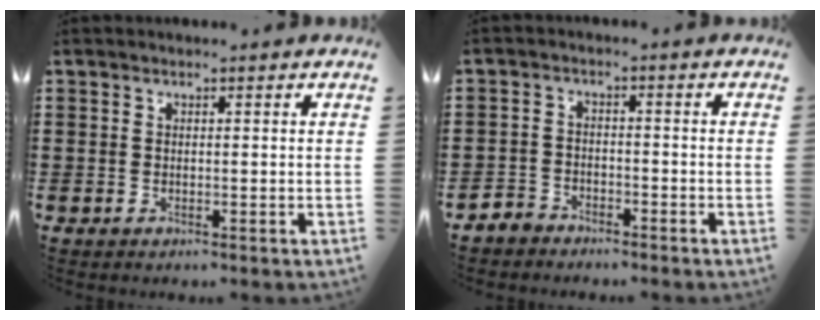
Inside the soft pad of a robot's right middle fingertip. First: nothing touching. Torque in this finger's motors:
{"motor_torque": [0.15, 0.26, -0.04, -0.01]}